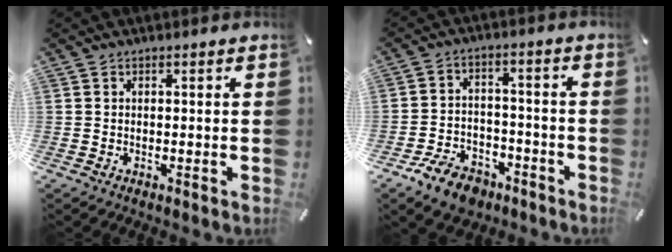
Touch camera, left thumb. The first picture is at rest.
{"total": 9.1, "force": [-6.5, 5.3, 3.5], "torque": [-0.057, 0.047, -0.117]}